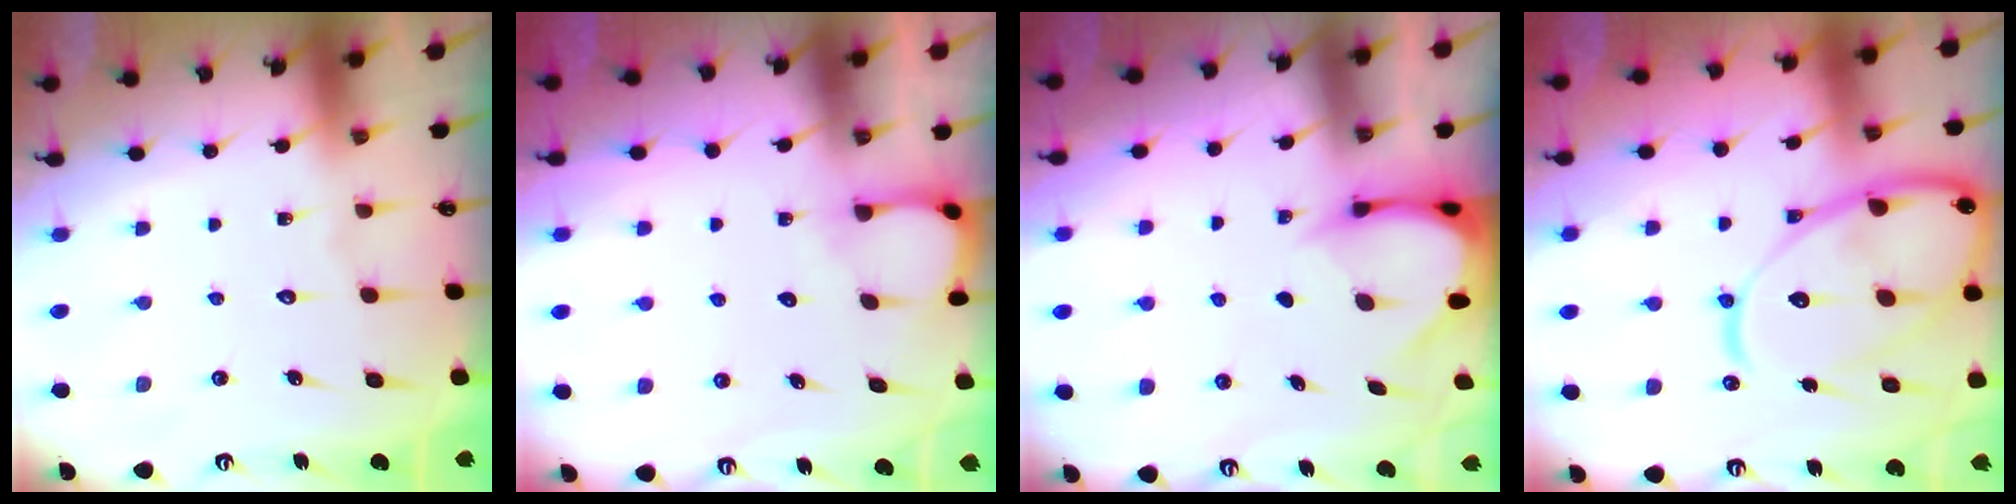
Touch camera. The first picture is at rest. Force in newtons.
{"total": 2.9, "press": 2.9, "slide": 0.4}
{"total": 3.5, "press": 3.5, "slide": 0.2}
{"total": 19.1, "press": 19.0, "slide": 1.9}